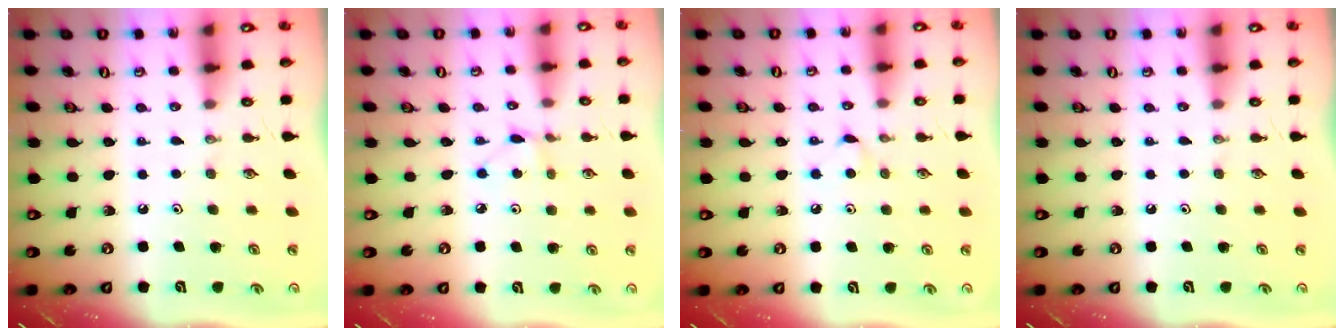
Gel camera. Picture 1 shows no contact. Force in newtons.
{"total": 2.9, "press": 2.9, "slide": 0.4}
{"total": 4.1, "press": 4.1, "slide": 0.5}
{"total": 0.0}